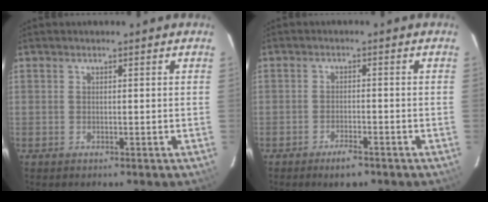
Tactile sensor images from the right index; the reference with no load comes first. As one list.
[{"total": 3.6, "force": [-2.6, 1.1, 2.2], "torque": [-0.049, -0.001, -0.046]}]